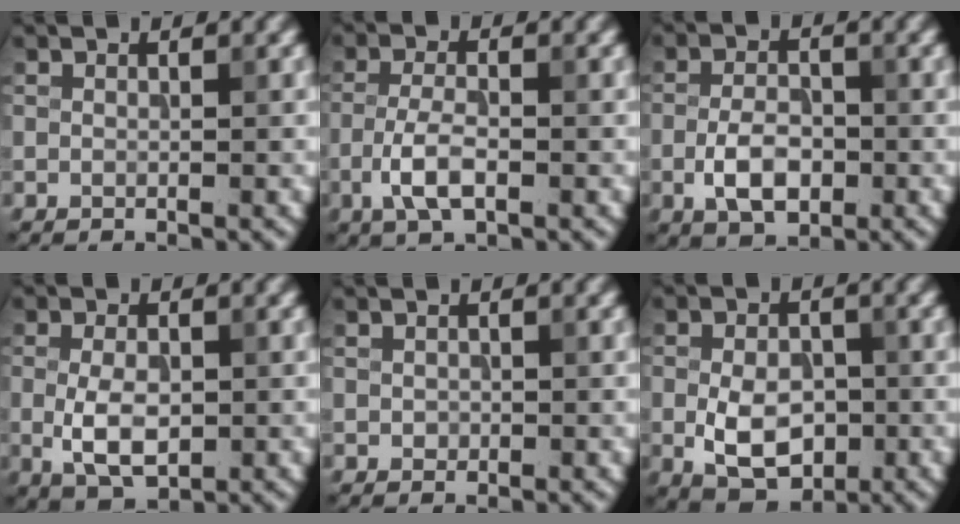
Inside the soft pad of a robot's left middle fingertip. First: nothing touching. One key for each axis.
{"total": 3.5, "fx": -1.4, "fy": 1.3, "fz": 2.9, "tx": -0.064, "ty": 0.002, "tz": -0.034}
{"total": 4.1, "fx": -1.3, "fy": 2.2, "fz": 3.2, "tx": -0.060, "ty": 0.002, "tz": -0.028}
{"total": 4.3, "fx": -0.5, "fy": 2.4, "fz": 3.5, "tx": -0.072, "ty": -0.005, "tz": -0.008}
{"total": 0.5, "fx": 0.0, "fy": 0.5, "fz": 0.2, "tx": 0.000, "ty": -0.004, "tz": -0.002}
{"total": 5.7, "fx": -1.1, "fy": 3.7, "fz": 4.2, "tx": -0.077, "ty": -0.008, "tz": -0.019}